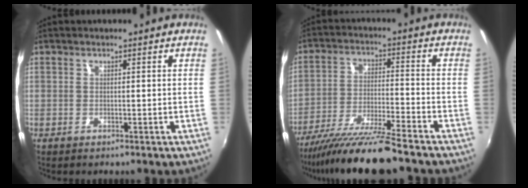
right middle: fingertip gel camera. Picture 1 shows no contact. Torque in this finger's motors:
{"motor_torque": [1.07, -1.07, 0.32, 0.08]}